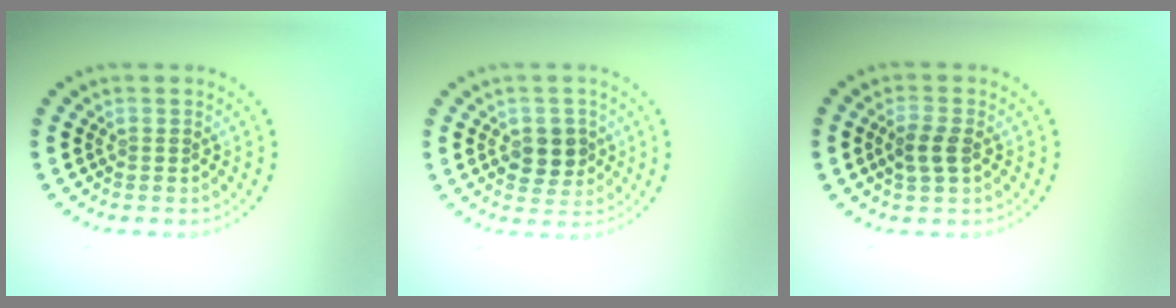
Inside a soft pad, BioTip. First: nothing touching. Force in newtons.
{"total": 2.9, "press": 2.8, "slide": 0.7}
{"total": 2.2, "press": 2.1, "slide": 0.4}